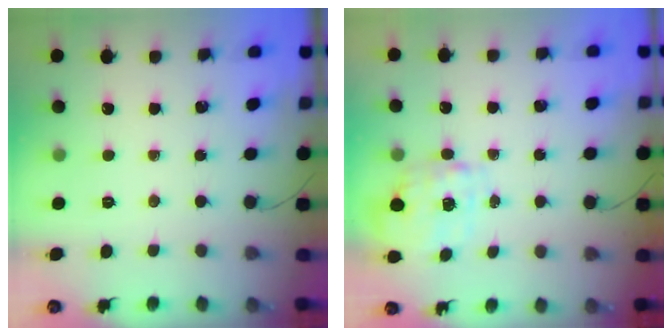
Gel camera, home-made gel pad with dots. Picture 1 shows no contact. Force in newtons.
{"total": 4.0, "press": 3.9, "slide": 0.8}